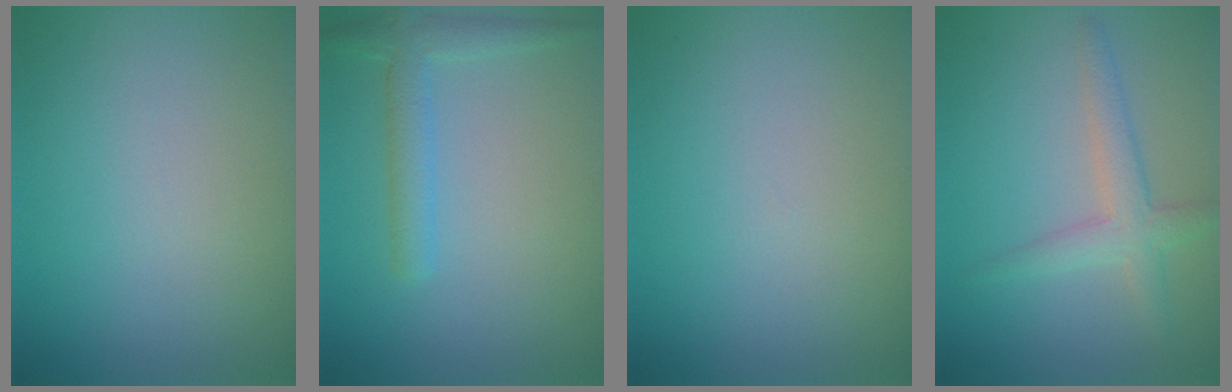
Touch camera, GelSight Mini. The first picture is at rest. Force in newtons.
{"total": 2.6, "press": 2.6, "slide": 0.2}
{"total": 0.0}
{"total": 1.9, "press": 1.8, "slide": 0.3}